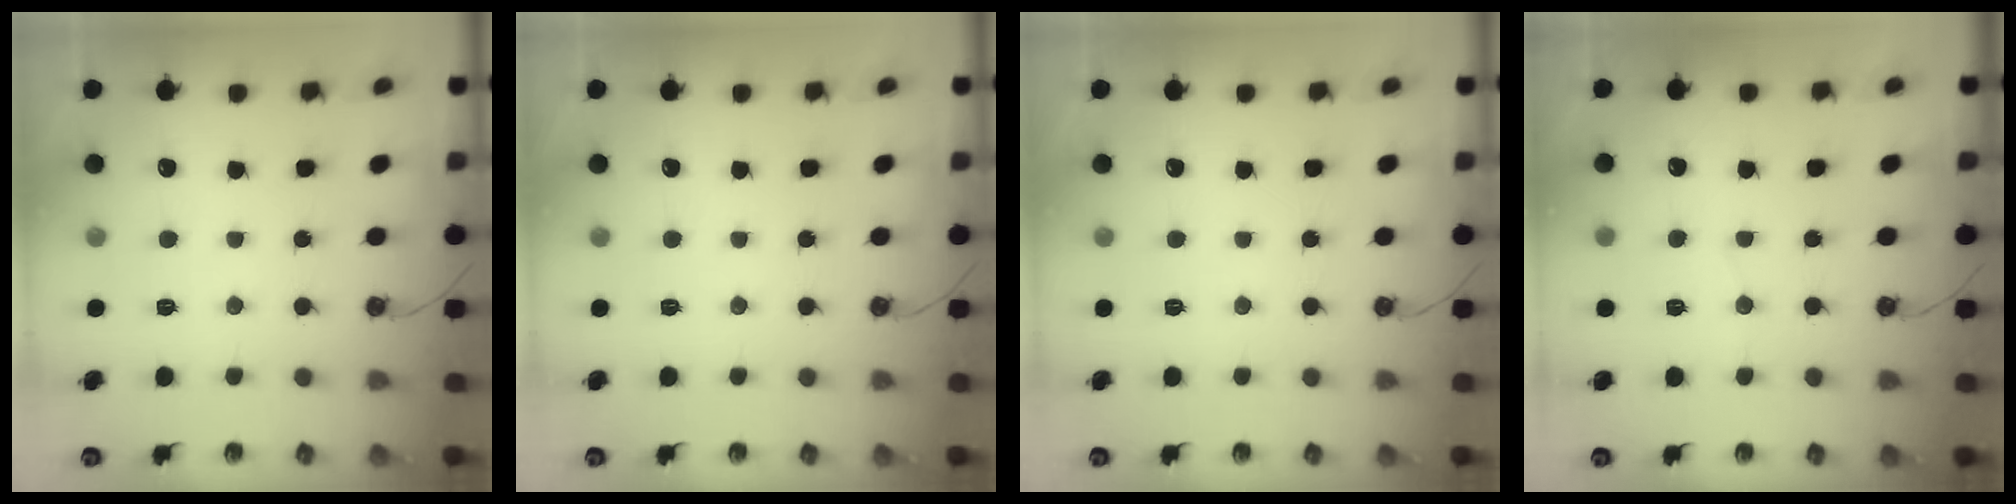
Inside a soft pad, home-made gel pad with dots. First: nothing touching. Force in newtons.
{"total": 0.0}
{"total": 0.0}
{"total": 3.4, "press": 3.3, "slide": 0.4}